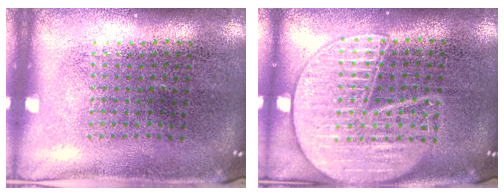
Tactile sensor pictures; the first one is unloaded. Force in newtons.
{"total": 3.3, "press": 3.3, "slide": 0.3}